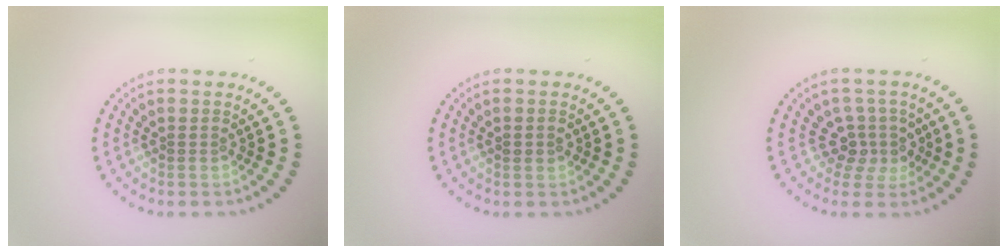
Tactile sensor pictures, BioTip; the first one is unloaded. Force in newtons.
{"total": 1.3, "press": 1.3, "slide": 0.1}
{"total": 2.8, "press": 2.1, "slide": 1.9}